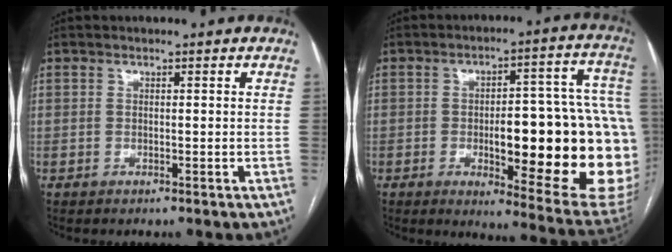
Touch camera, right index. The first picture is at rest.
{"total": 27.5, "force": [-3.4, 6.3, 26.6], "torque": [-0.249, 0.025, -0.027]}